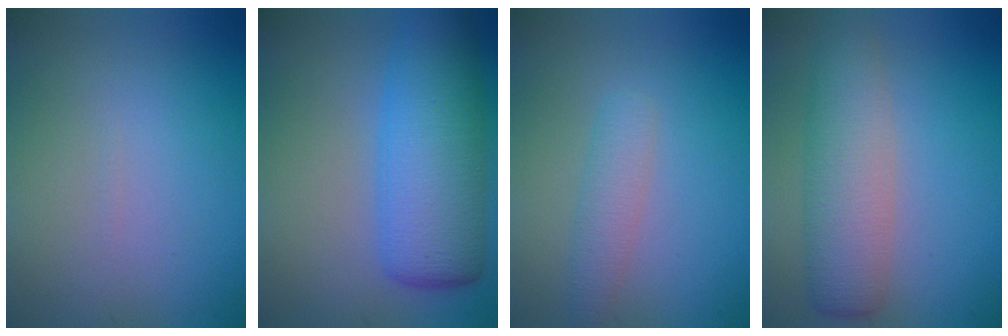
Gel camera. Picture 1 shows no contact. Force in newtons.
{"total": 7.9, "press": 7.9, "slide": 0.2}
{"total": 2.2, "press": 2.2, "slide": 0.1}
{"total": 5.5, "press": 5.5, "slide": 0.2}